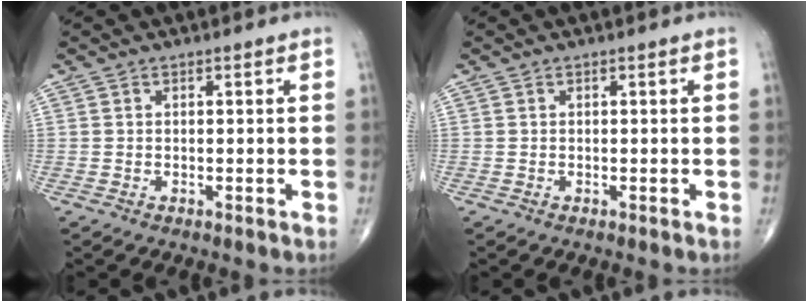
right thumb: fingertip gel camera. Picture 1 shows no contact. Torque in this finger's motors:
{"motor_torque": [0.00, 0.00, 0.01, 0.06, 0.00]}